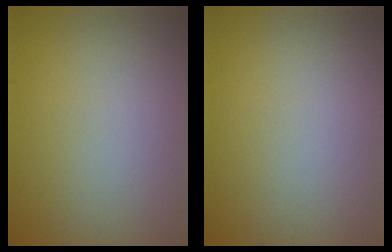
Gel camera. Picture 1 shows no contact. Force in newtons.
{"total": 0.0}